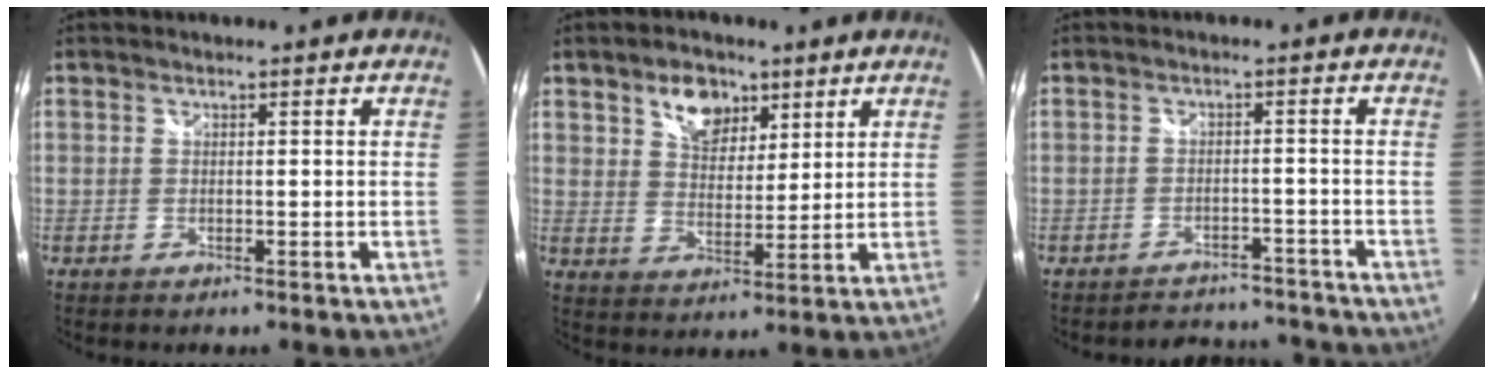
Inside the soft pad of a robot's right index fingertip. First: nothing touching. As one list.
[{"total": 8.2, "force": [4.8, 5.2, 4.2], "torque": [-0.062, 0.011, 0.082]}, {"total": 10.6, "force": [-9.8, 3.4, 2.0], "torque": [-0.044, 0.017, -0.119]}]